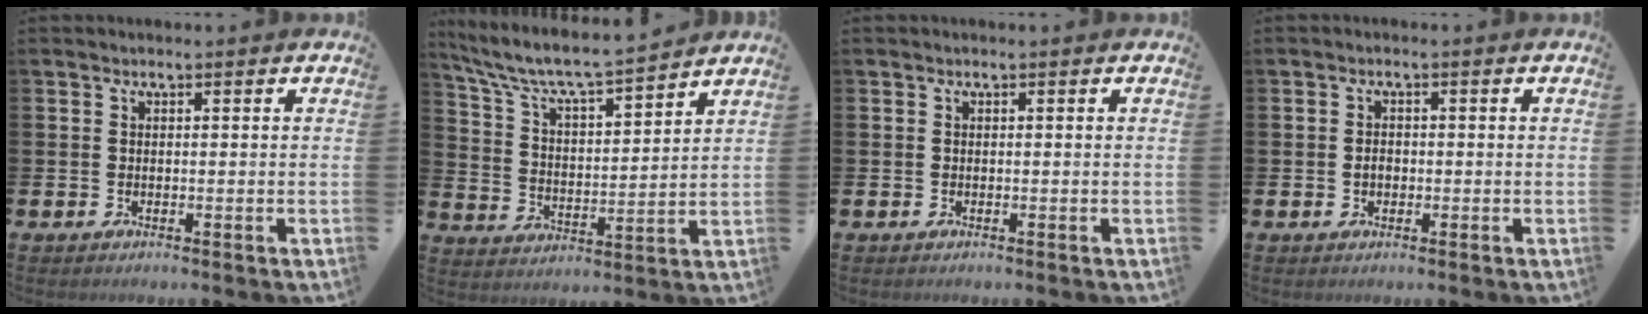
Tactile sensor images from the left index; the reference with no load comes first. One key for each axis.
{"total": 7.2, "fx": 6.9, "fy": 0.5, "fz": 2.3, "tx": -0.078, "ty": -0.052, "tz": 0.115}
{"total": 0.0}
{"total": 1.4, "fx": -0.2, "fy": 1.0, "fz": 0.9, "tx": -0.007, "ty": 0.004, "tz": -0.007}